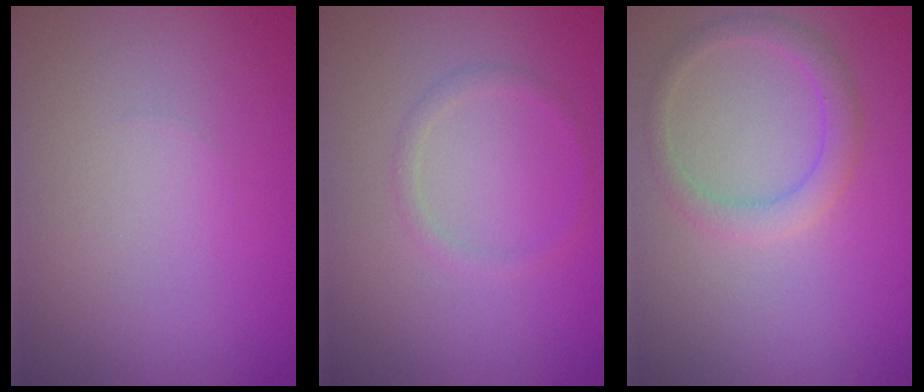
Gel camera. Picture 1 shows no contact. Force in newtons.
{"total": 1.0, "press": 1.0, "slide": 0.1}
{"total": 2.3, "press": 2.3, "slide": 0.2}